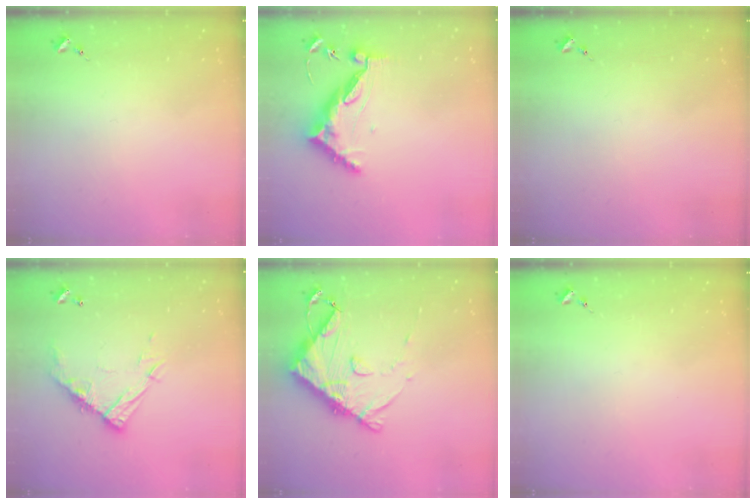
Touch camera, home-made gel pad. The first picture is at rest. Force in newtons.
{"total": 10.3, "press": 10.2, "slide": 1.0}
{"total": 0.0}
{"total": 13.1, "press": 13.1, "slide": 1.1}
{"total": 13.5, "press": 13.4, "slide": 1.5}
{"total": 0.0}